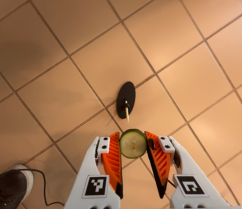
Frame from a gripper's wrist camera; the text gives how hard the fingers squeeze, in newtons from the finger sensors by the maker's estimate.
{"total": 7.9, "left": 7.4, "right": 8.3}